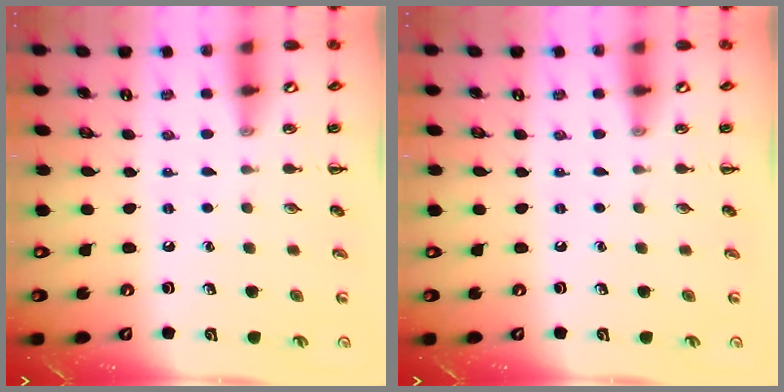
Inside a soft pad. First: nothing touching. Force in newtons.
{"total": 0.0}